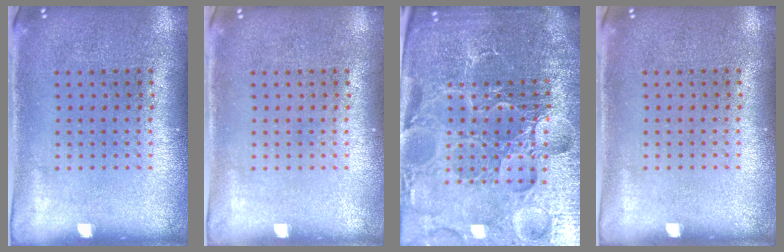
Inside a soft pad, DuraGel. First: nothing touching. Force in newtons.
{"total": 0.0}
{"total": 6.5, "press": 5.8, "slide": 3.0}
{"total": 0.0}